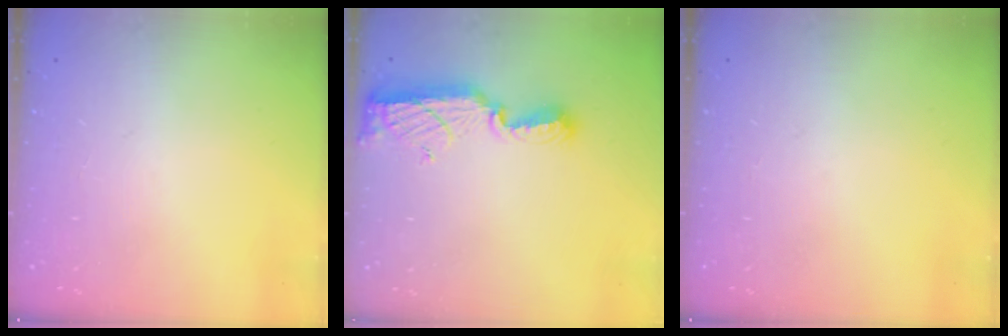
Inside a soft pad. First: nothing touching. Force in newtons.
{"total": 11.5, "press": 10.3, "slide": 5.0}
{"total": 0.0}